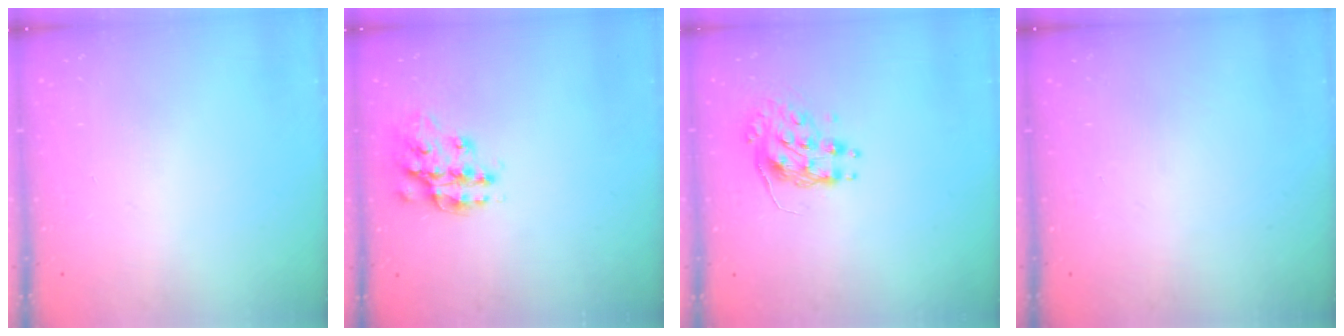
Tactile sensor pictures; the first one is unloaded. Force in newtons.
{"total": 15.2, "press": 15.2, "slide": 0.9}
{"total": 9.2, "press": 9.2, "slide": 0.6}
{"total": 0.0}